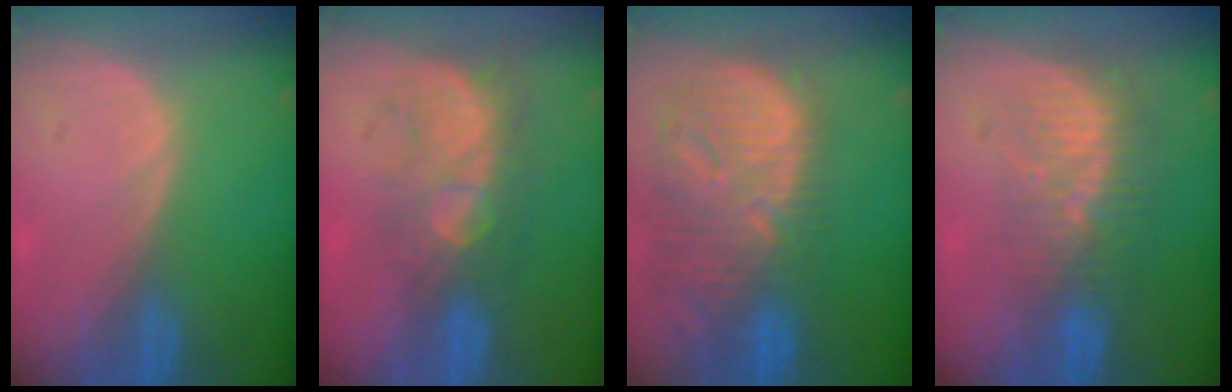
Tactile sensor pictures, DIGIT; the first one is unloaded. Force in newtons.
{"total": 8.8, "press": 7.6, "slide": 4.5}
{"total": 13.4, "press": 11.6, "slide": 6.7}
{"total": 8.5, "press": 7.4, "slide": 4.1}